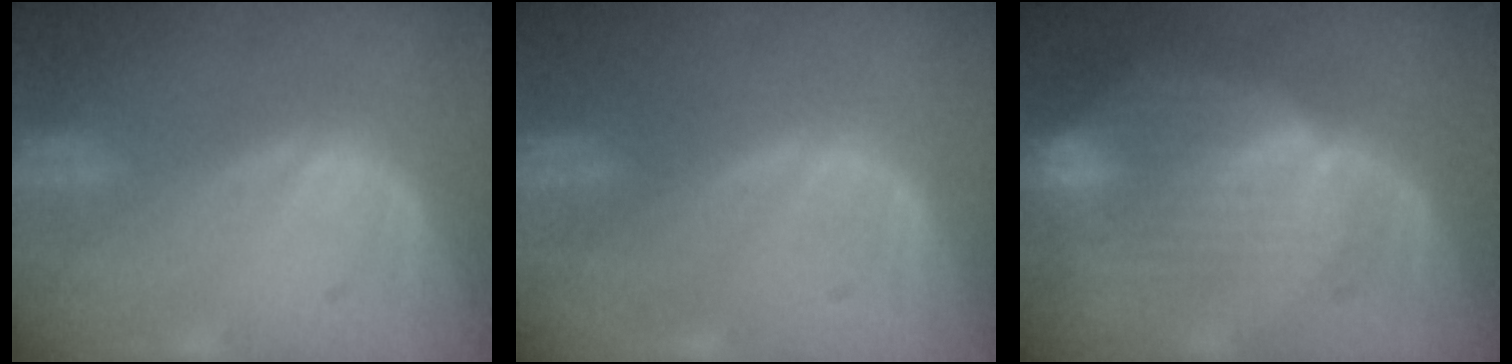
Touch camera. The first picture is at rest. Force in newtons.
{"total": 0.0}
{"total": 8.8, "press": 8.1, "slide": 3.5}